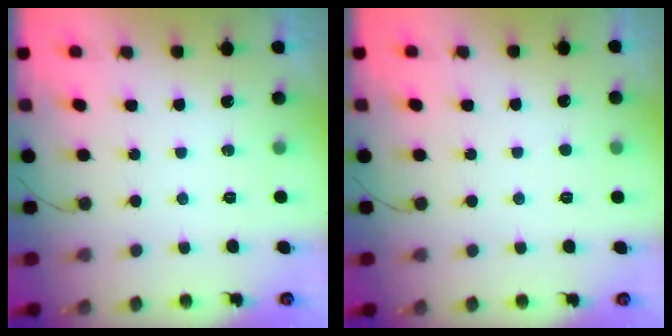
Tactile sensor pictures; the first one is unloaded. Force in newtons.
{"total": 2.5, "press": 2.4, "slide": 0.3}